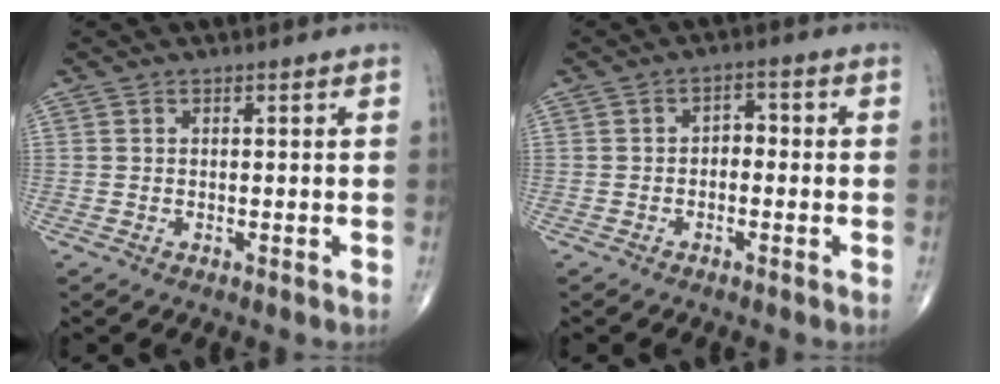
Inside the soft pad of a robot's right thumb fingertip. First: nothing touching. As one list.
[{"total": 2.7, "force": [-0.6, 1.8, 1.9], "torque": [-0.009, 0.016, -0.019]}]